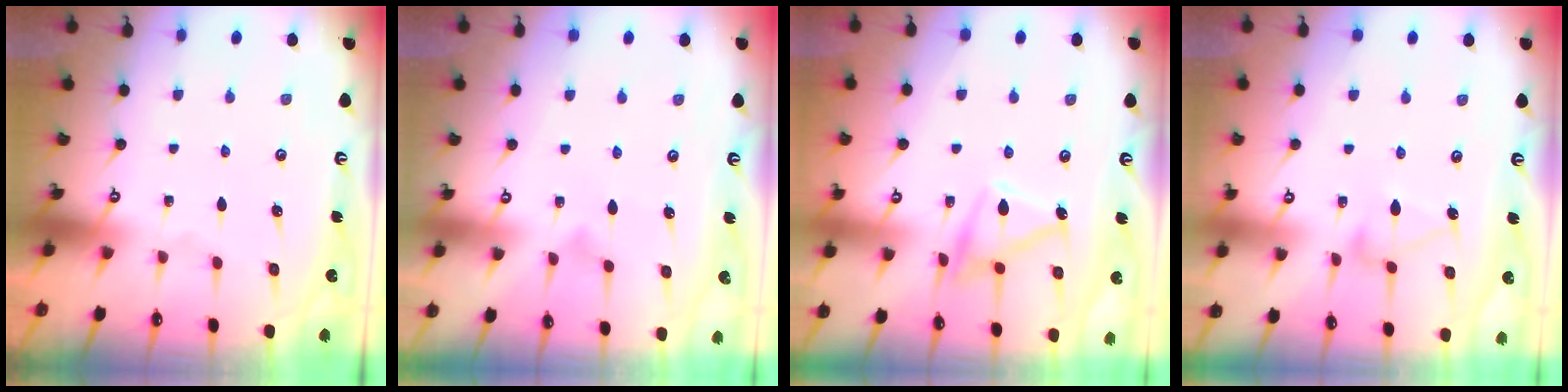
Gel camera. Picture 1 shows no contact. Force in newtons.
{"total": 5.0, "press": 4.9, "slide": 0.3}
{"total": 14.0, "press": 14.0, "slide": 1.0}
{"total": 8.2, "press": 8.2, "slide": 0.3}